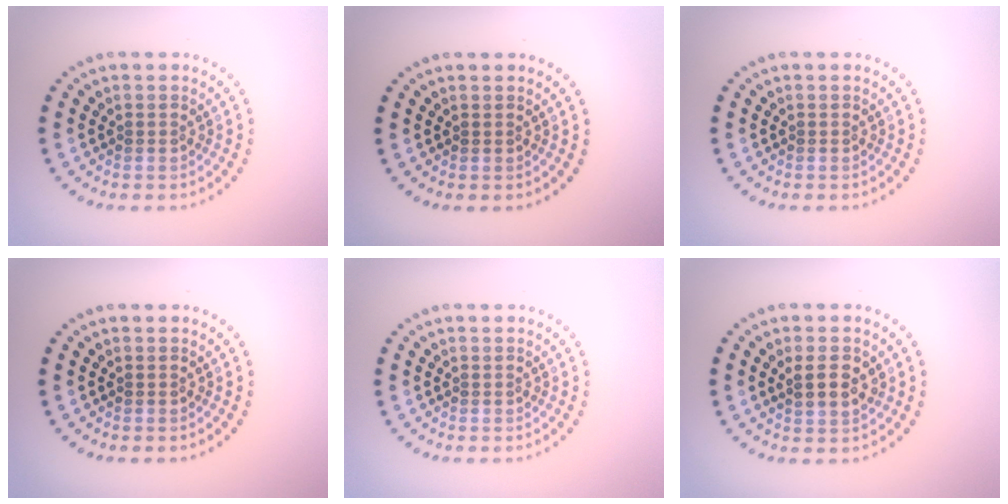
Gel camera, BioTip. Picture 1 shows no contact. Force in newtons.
{"total": 0.0}
{"total": 0.0}
{"total": 0.0}
{"total": 0.0}
{"total": 1.9, "press": 1.8, "slide": 0.6}